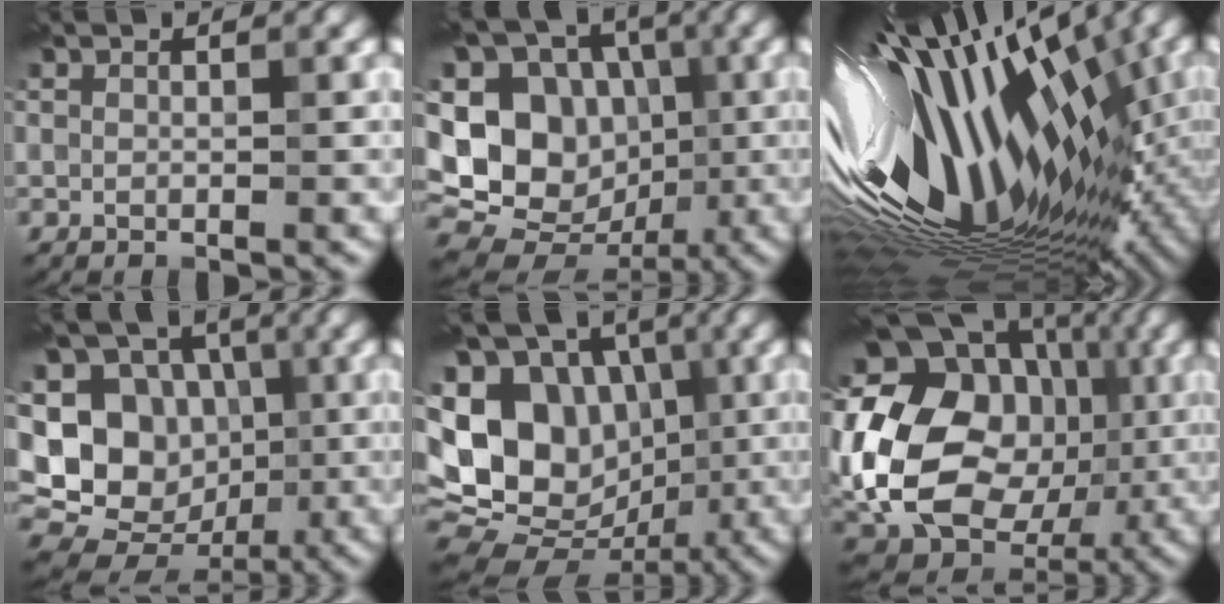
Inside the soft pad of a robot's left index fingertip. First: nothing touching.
{"total": 14.0, "force": [-0.2, 12.2, 6.9], "torque": [-0.138, 0.020, -0.024]}
{"total": 18.9, "force": [-0.8, 8.1, 17.0], "torque": [-0.288, -0.028, -0.015]}
{"total": 12.2, "force": [-0.4, 10.9, 5.6], "torque": [-0.113, 0.018, -0.027]}
{"total": 16.7, "force": [0.2, 14.0, 9.1], "torque": [-0.179, 0.032, -0.022]}
{"total": 23.3, "force": [0.0, 19.9, 12.1], "torque": [-0.244, 0.031, -0.034]}